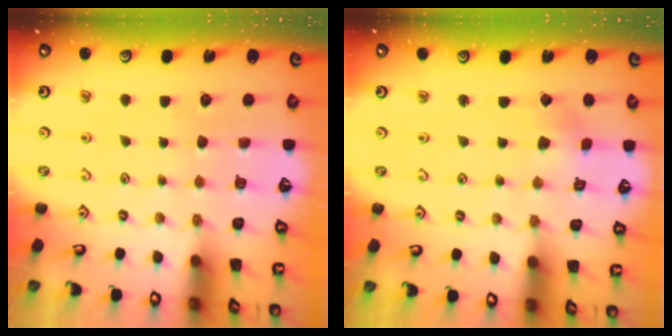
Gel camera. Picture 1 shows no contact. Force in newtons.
{"total": 1.7, "press": 1.6, "slide": 0.2}